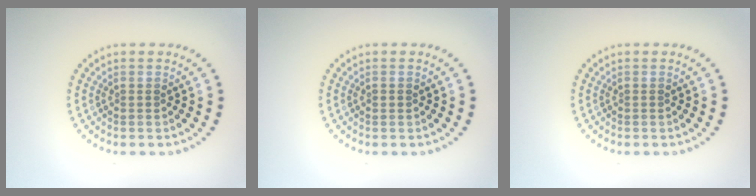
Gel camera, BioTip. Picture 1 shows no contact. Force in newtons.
{"total": 0.6, "press": 0.6, "slide": 0.1}
{"total": 0.0}